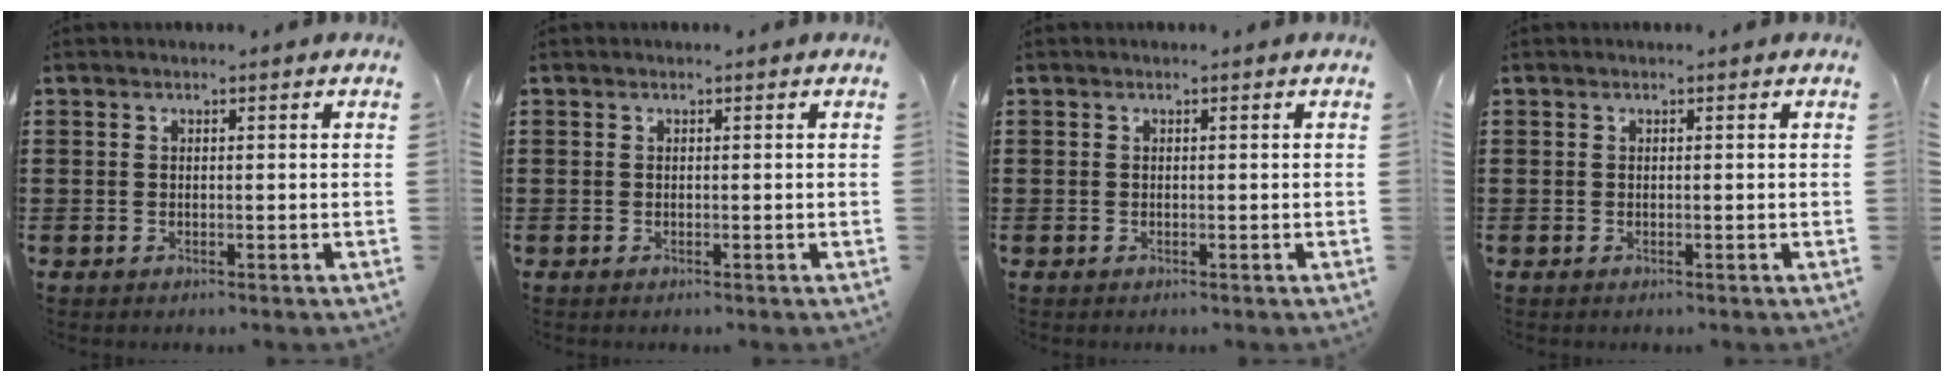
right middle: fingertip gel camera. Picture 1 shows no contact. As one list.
[{"total": 0.0}, {"total": 0.0}, {"total": 0.0}]